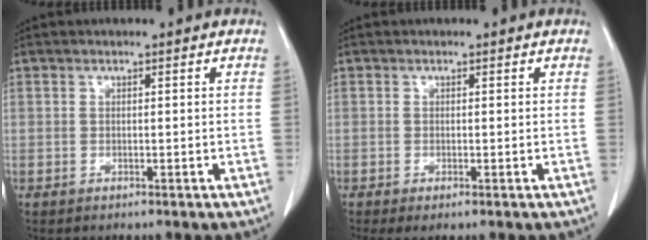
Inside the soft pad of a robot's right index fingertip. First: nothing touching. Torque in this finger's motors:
{"motor_torque": [0.16, -0.19, 0.09, 0.03]}